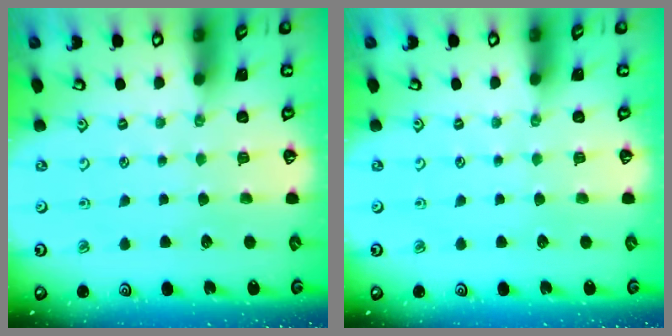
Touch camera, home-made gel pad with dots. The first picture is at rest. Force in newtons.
{"total": 0.0}